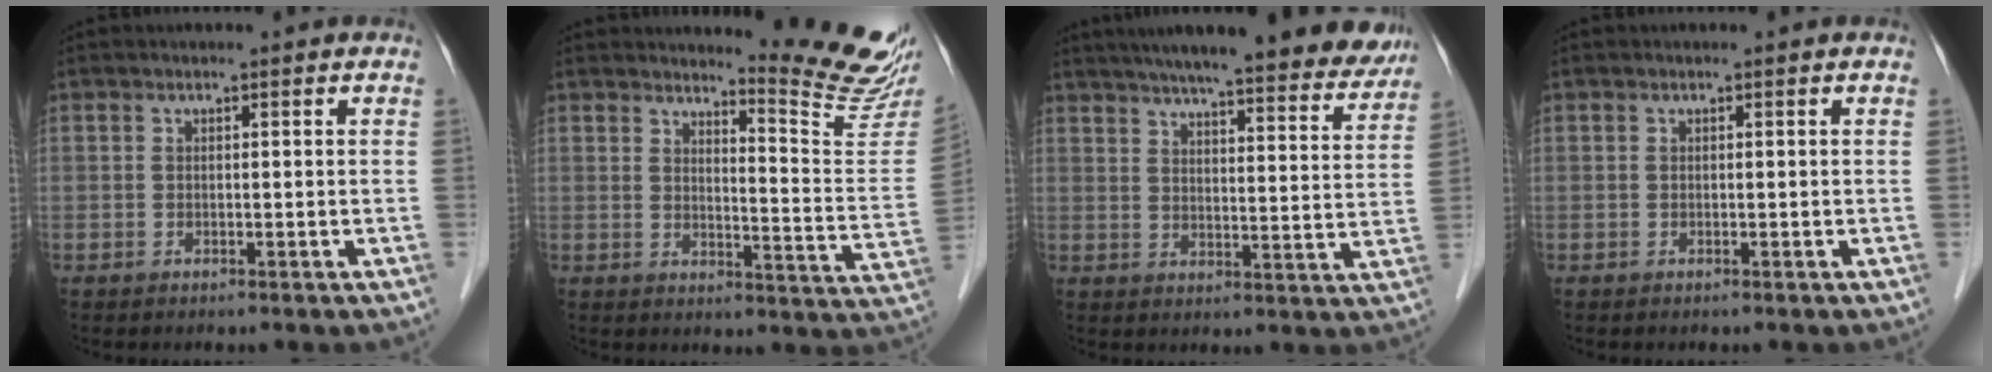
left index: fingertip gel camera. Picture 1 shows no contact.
{"total": 13.0, "force": [12.5, -1.2, 3.2], "torque": [-0.040, -0.114, 0.140]}
{"total": 24.9, "force": [21.7, 3.6, 11.5], "torque": [-0.171, -0.016, 0.270]}
{"total": 0.0}